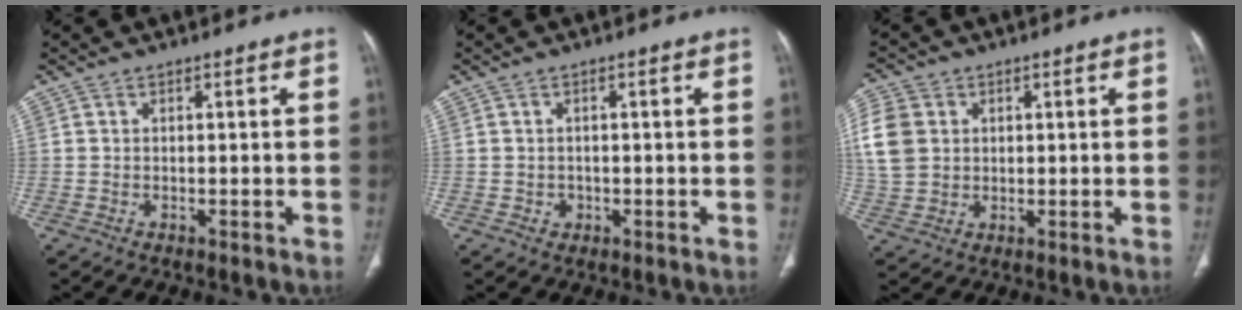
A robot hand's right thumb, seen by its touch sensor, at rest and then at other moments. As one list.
[{"total": 1.3, "force": [-0.4, 1.2, 0.3], "torque": [0.004, 0.004, -0.004]}, {"total": 10.9, "force": [2.3, 8.9, 5.9], "torque": [-0.134, 0.003, 0.047]}]